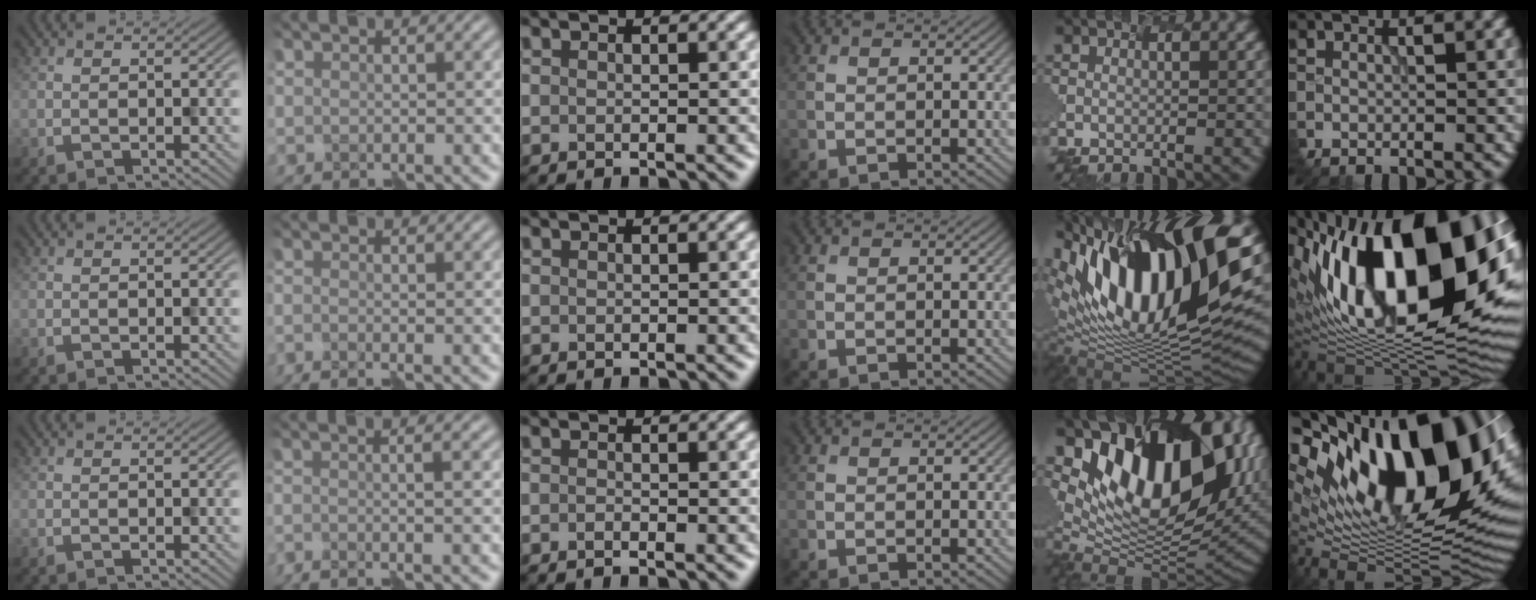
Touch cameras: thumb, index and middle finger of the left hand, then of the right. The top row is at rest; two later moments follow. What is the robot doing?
{"motion": "assemble", "object": "hinged jar"}